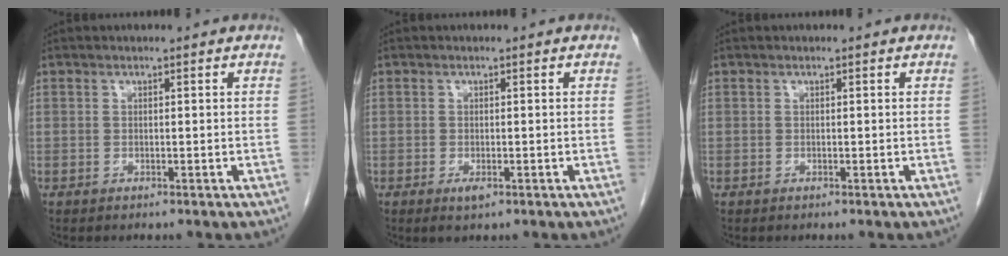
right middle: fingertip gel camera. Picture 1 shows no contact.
{"total": 1.6, "force": [-0.8, 0.5, 1.3], "torque": [-0.021, -0.002, -0.009]}
{"total": 0.0}